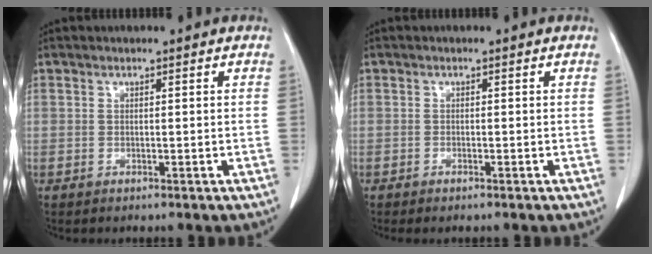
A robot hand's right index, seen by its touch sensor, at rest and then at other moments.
{"total": 0.8, "force": [-0.7, 0.0, 0.4], "torque": [-0.012, -0.002, -0.009]}